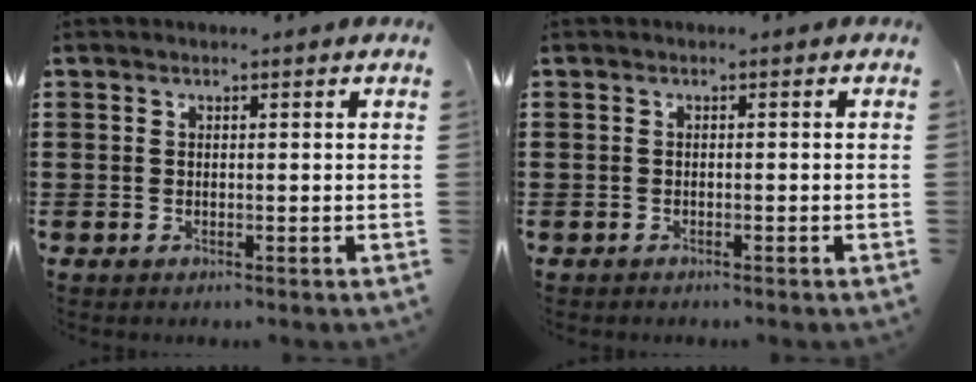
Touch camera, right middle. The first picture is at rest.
{"total": 0.6, "force": [-0.6, 0.2, 0.0], "torque": [-0.002, 0.000, -0.012]}